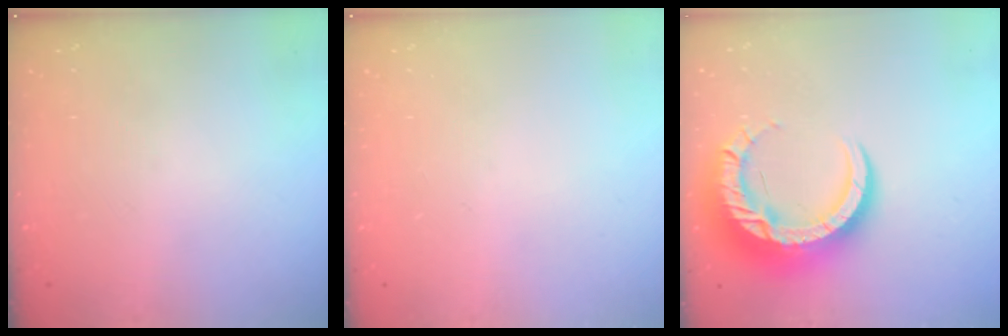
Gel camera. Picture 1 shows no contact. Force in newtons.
{"total": 0.0}
{"total": 15.7, "press": 15.6, "slide": 1.4}